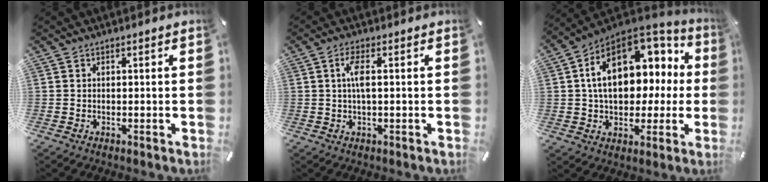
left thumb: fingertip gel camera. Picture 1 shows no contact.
{"total": 4.3, "force": [0.5, 1.0, 4.1], "torque": [-0.088, -0.002, 0.003]}
{"total": 19.2, "force": [4.7, 13.0, 13.3], "torque": [-0.209, -0.016, 0.086]}